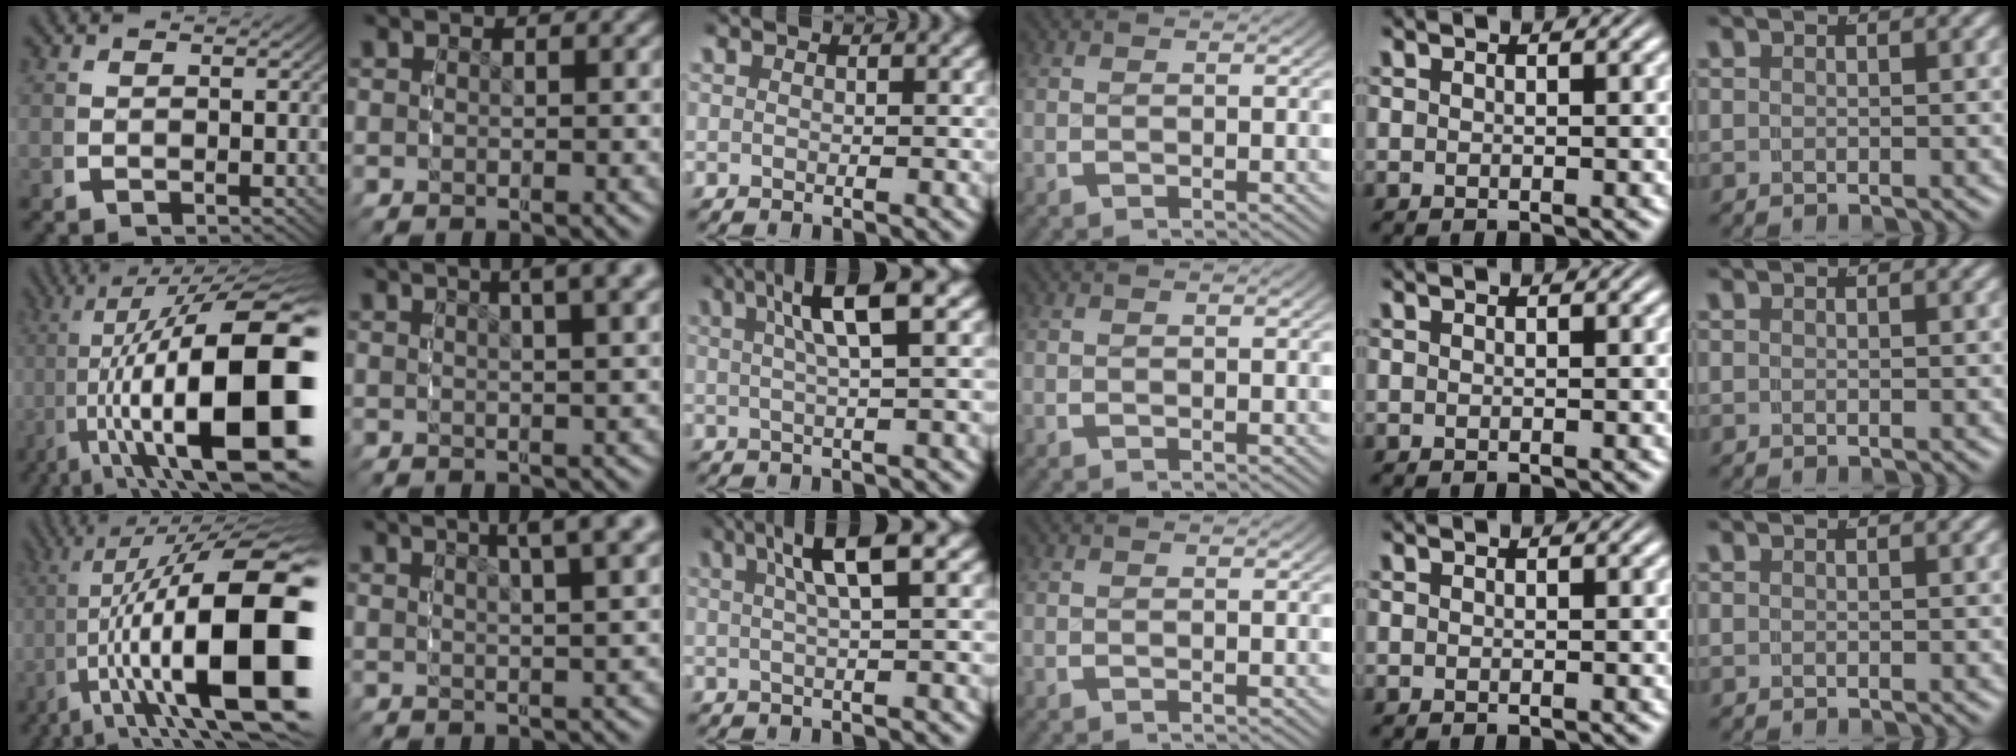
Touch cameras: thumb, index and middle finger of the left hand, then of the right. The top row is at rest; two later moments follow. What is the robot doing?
{"motion": "grasp_and_lifting", "object": "dispenser bottle"}